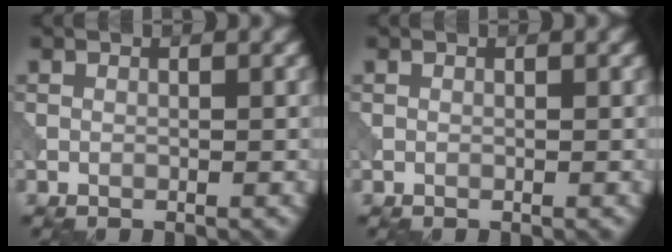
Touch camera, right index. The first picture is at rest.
{"total": 0.0}